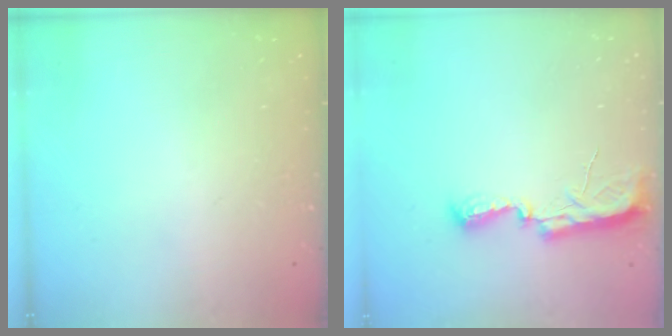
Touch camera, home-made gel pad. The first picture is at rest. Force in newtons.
{"total": 7.7, "press": 7.7, "slide": 0.8}